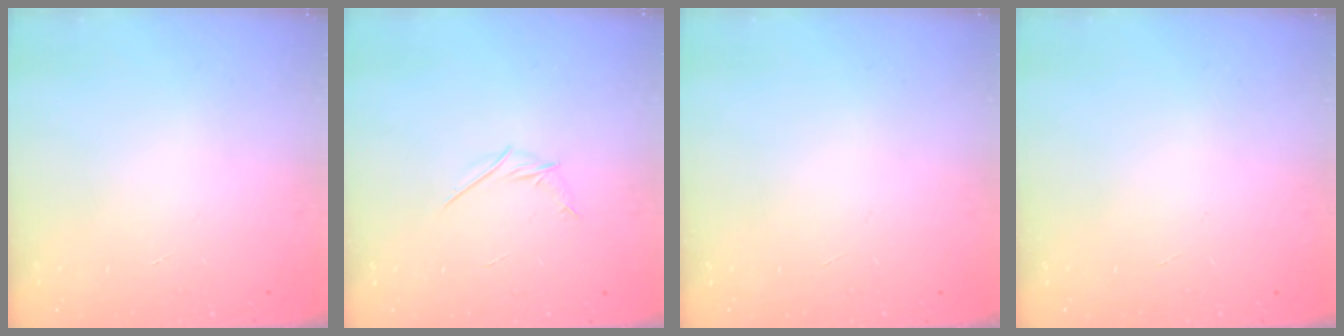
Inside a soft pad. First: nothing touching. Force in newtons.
{"total": 3.7, "press": 3.6, "slide": 1.0}
{"total": 0.0}
{"total": 0.0}